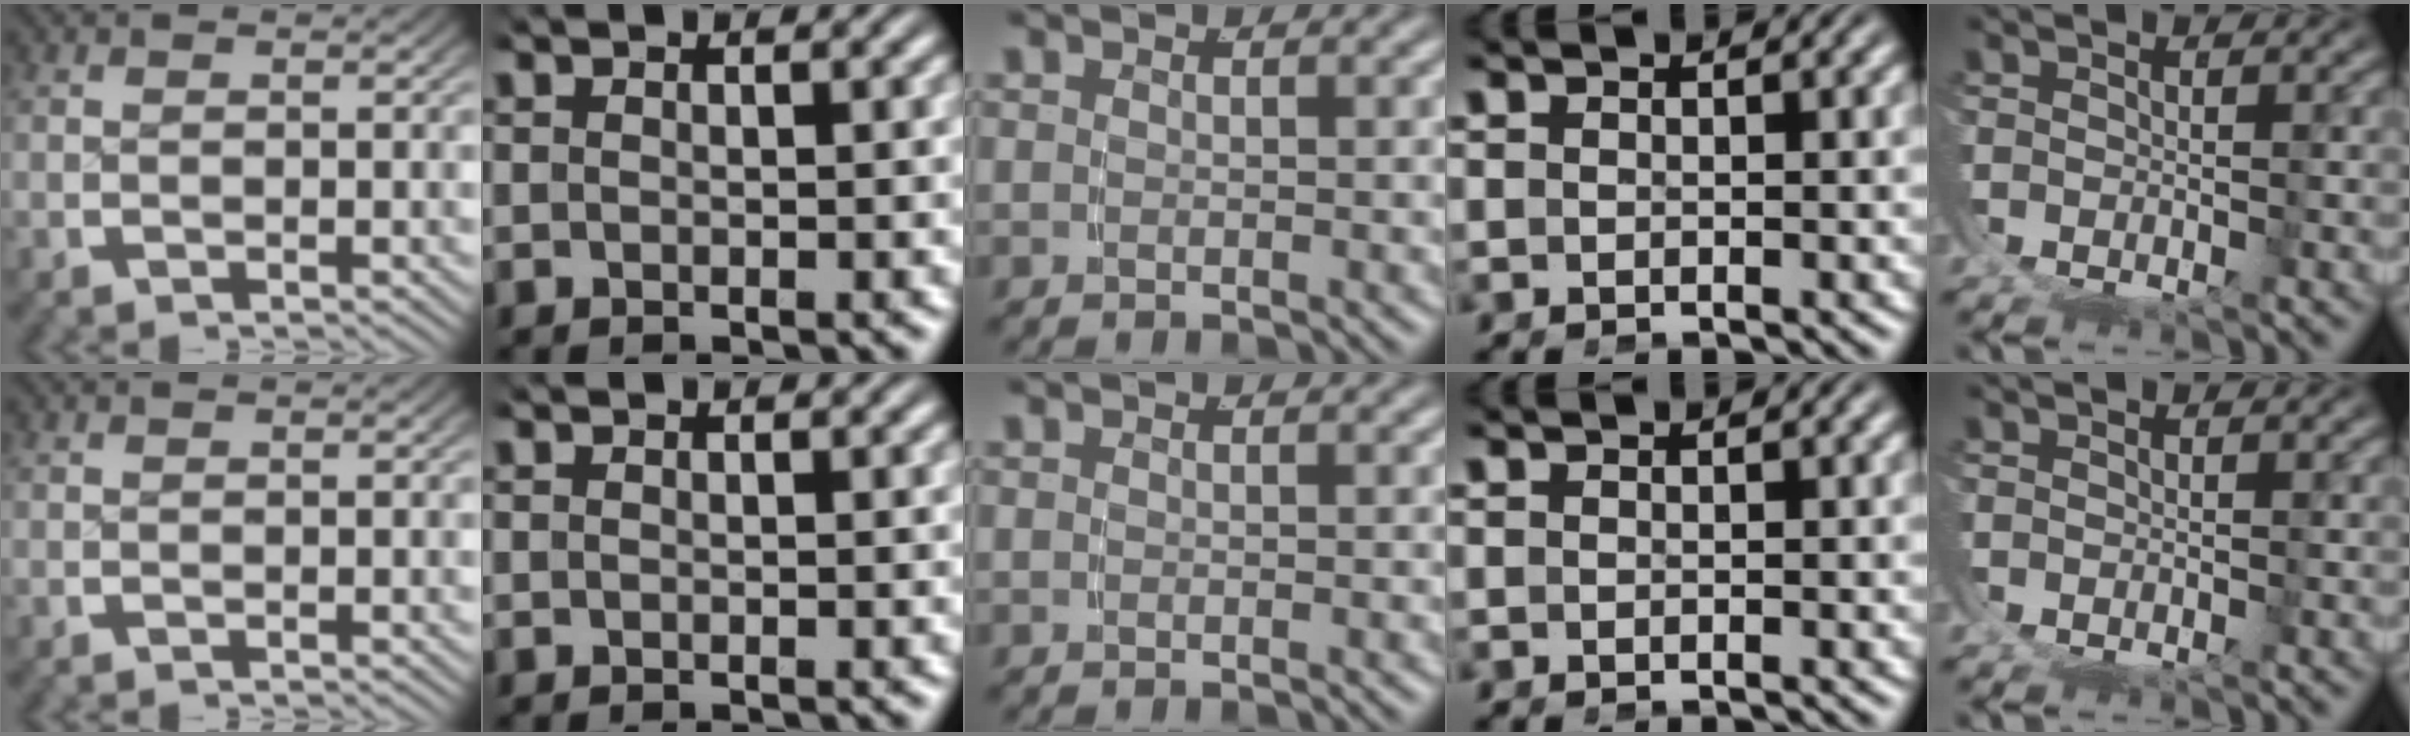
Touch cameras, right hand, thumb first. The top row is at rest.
{}